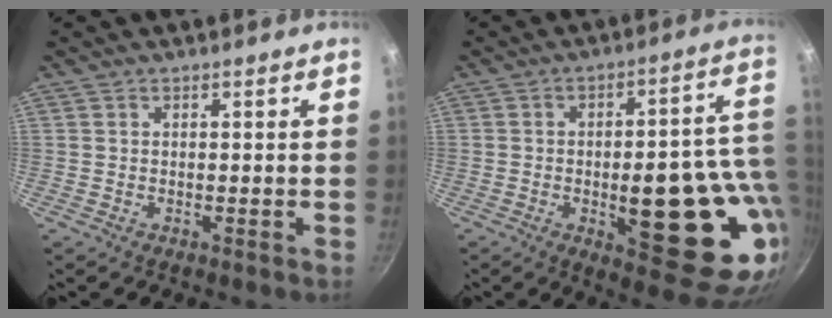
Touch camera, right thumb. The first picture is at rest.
{"total": 23.3, "force": [-2.9, 9.0, 21.3], "torque": [-0.225, 0.000, -0.032]}